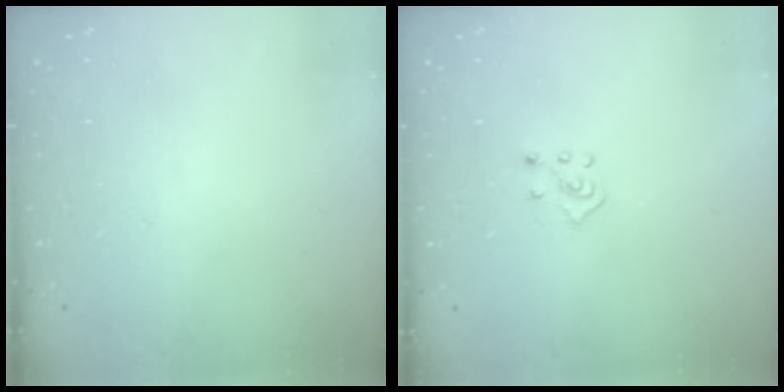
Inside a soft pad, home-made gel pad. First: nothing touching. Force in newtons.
{"total": 2.3, "press": 2.3, "slide": 0.5}